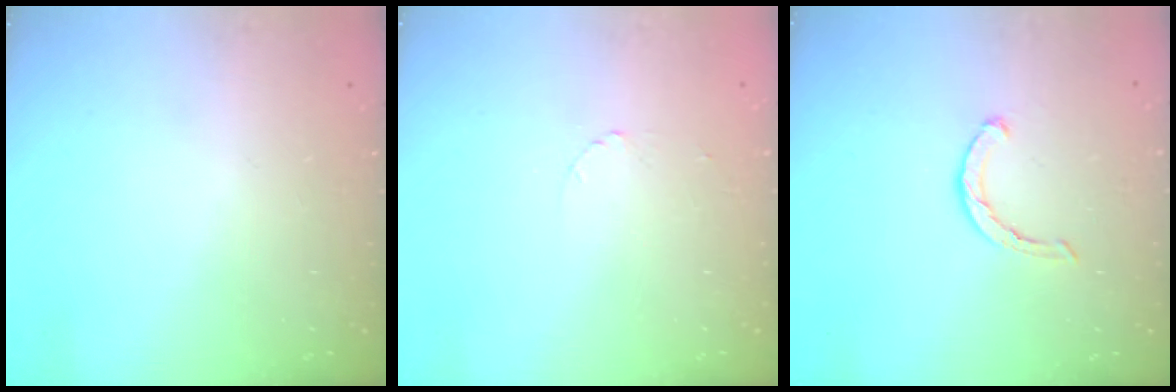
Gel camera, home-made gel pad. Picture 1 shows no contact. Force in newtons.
{"total": 1.3, "press": 1.3, "slide": 0.1}
{"total": 2.1, "press": 2.1, "slide": 0.3}